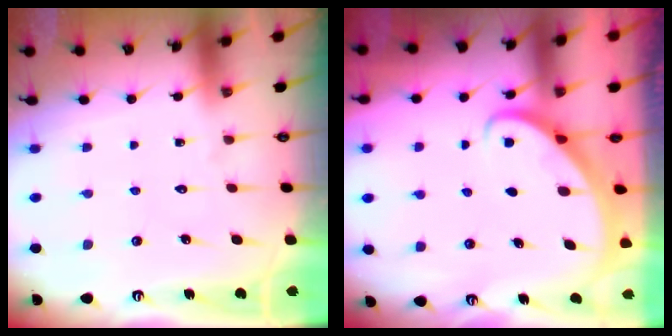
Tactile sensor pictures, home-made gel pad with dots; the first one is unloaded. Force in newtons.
{"total": 2.7, "press": 2.7, "slide": 0.2}